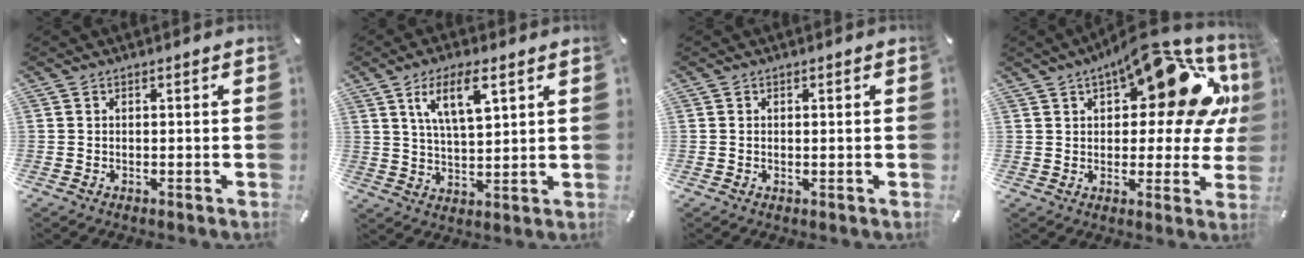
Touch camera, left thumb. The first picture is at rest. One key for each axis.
{"total": 10.0, "fx": 5.1, "fy": 3.8, "fz": 7.7, "tx": -0.138, "ty": -0.004, "tz": 0.085}
{"total": 0.7, "fx": 0.0, "fy": 0.3, "fz": 0.6, "tx": -0.013, "ty": 0.000, "tz": 0.000}
{"total": 19.7, "fx": 9.1, "fy": 9.3, "fz": 14.8, "tx": -0.190, "ty": -0.053, "tz": 0.145}